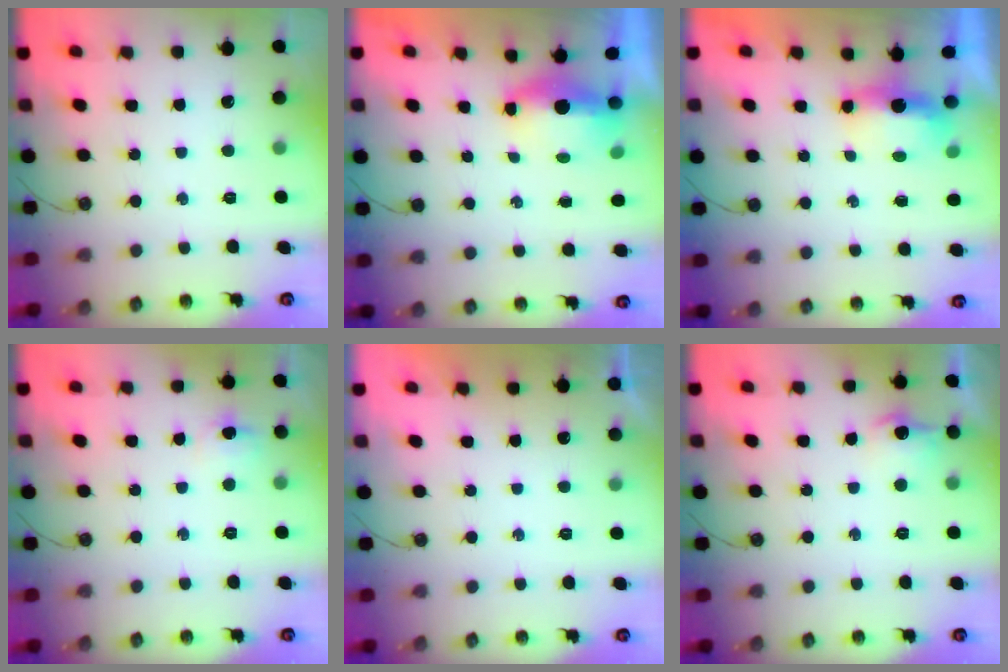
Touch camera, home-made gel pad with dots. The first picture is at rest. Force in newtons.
{"total": 9.1, "press": 6.1, "slide": 6.7}
{"total": 5.4, "press": 5.4, "slide": 0.7}
{"total": 5.0, "press": 4.5, "slide": 2.2}
{"total": 0.0}
{"total": 8.0, "press": 8.0, "slide": 0.7}